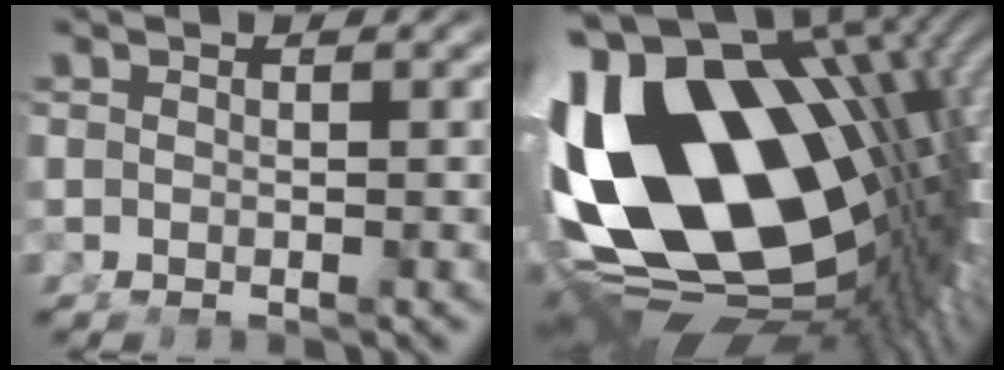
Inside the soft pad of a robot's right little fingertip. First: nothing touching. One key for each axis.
{"total": 38.3, "fx": -3.5, "fy": 23.5, "fz": 30.0, "tx": -0.482, "ty": -0.079, "tz": -0.010}